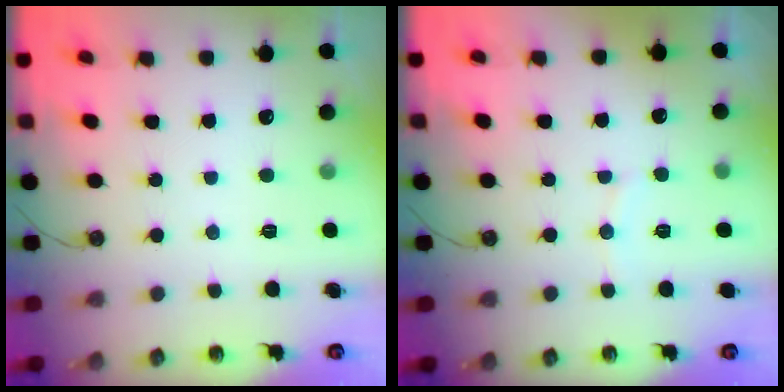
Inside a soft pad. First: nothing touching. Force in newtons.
{"total": 4.6, "press": 4.5, "slide": 0.6}